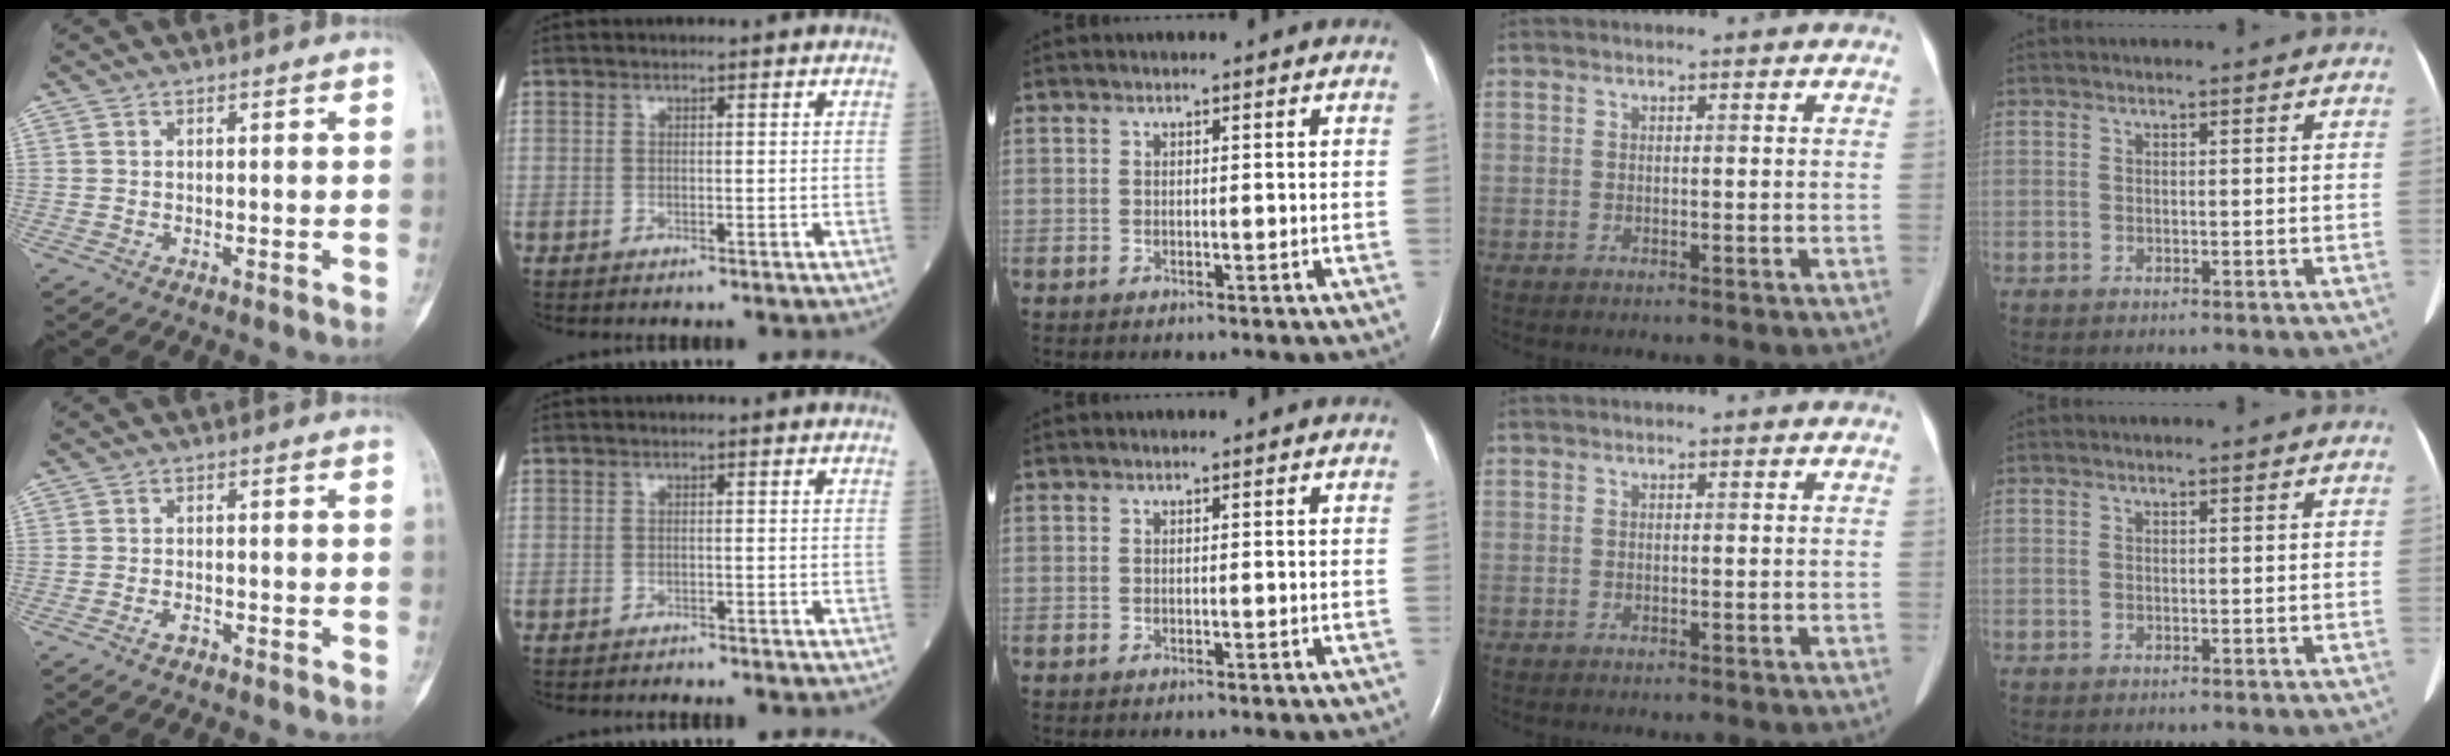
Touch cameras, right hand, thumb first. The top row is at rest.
{"thumb": {"total": 1.5, "force": [-1.2, 0.6, 0.8], "torque": [-0.018, 0.006, -0.023]}, "index": {"total": 0.6, "force": [-0.6, 0.0, -0.1], "torque": [-0.004, -0.003, -0.012]}}